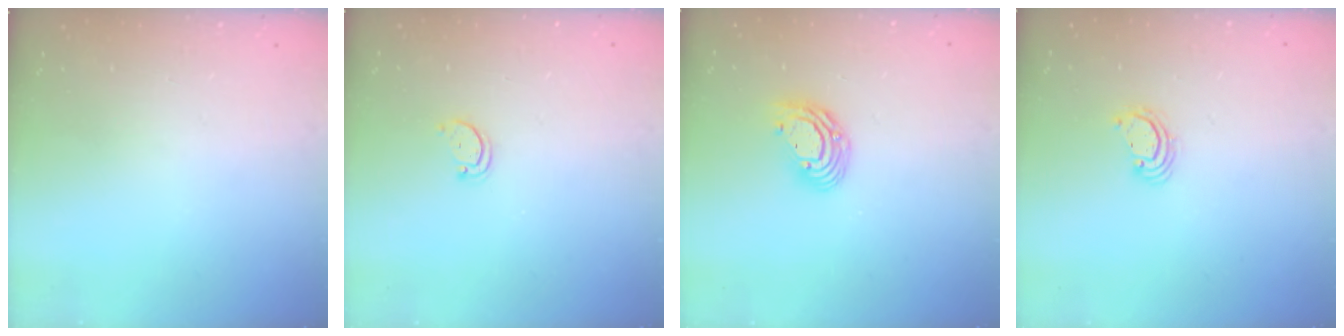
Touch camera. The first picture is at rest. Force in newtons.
{"total": 2.8, "press": 2.7, "slide": 0.3}
{"total": 9.1, "press": 9.1, "slide": 1.1}
{"total": 2.2, "press": 2.2, "slide": 0.2}